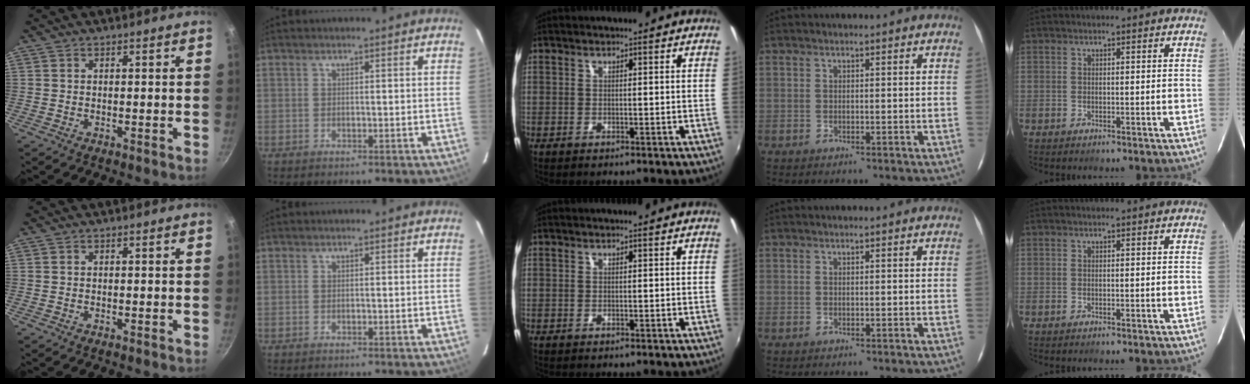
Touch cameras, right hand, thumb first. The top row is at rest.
{}